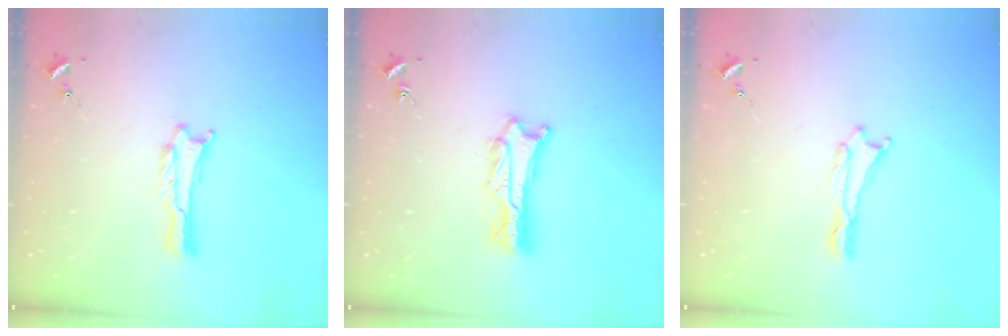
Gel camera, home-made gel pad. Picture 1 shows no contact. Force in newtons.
{"total": 3.3, "press": 3.3, "slide": 0.5}
{"total": 0.0}